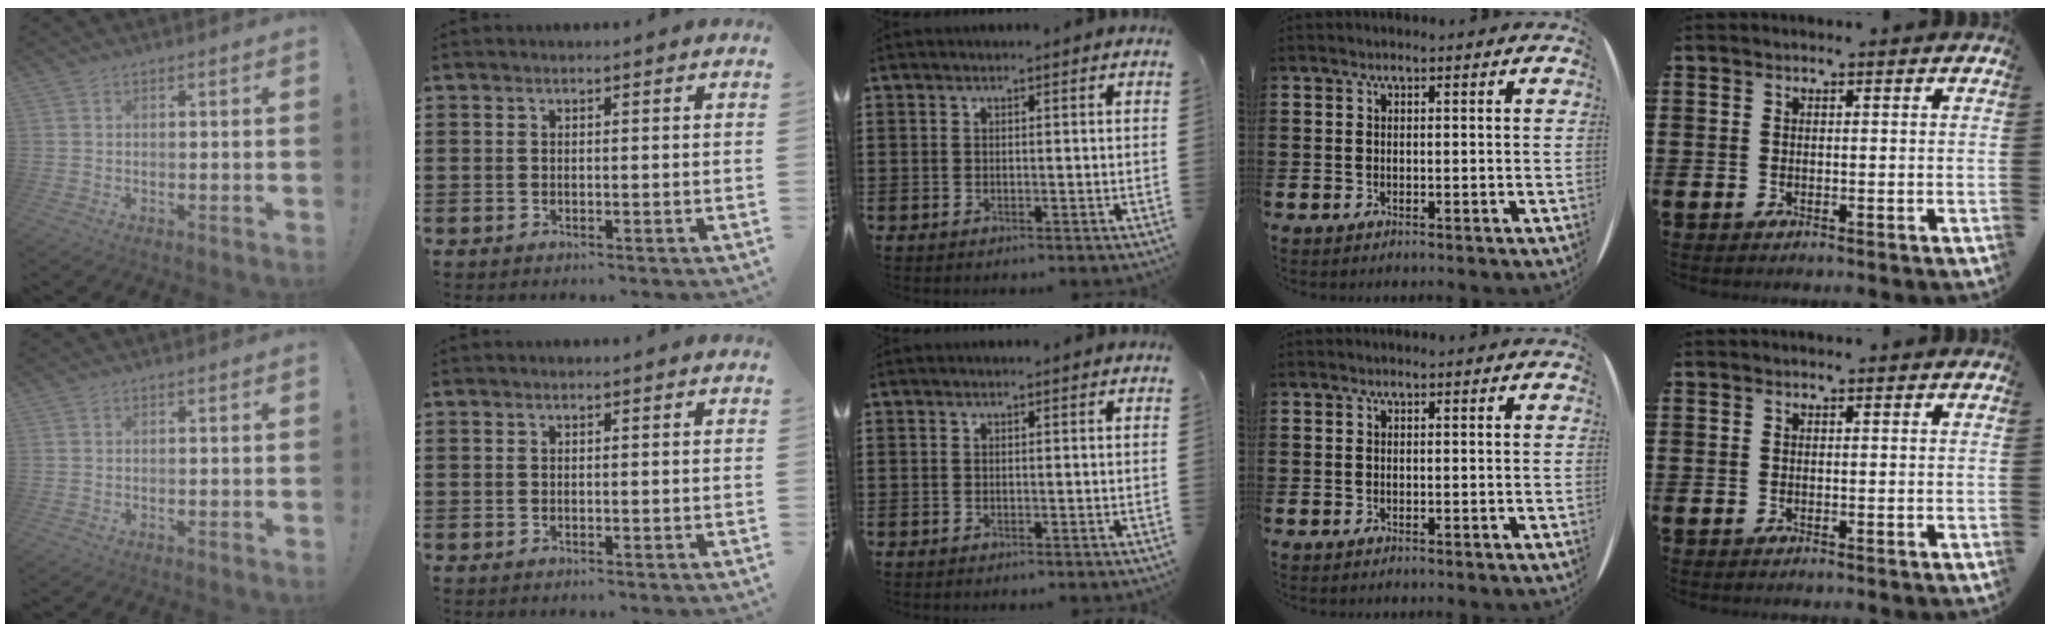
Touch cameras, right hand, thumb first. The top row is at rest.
{}